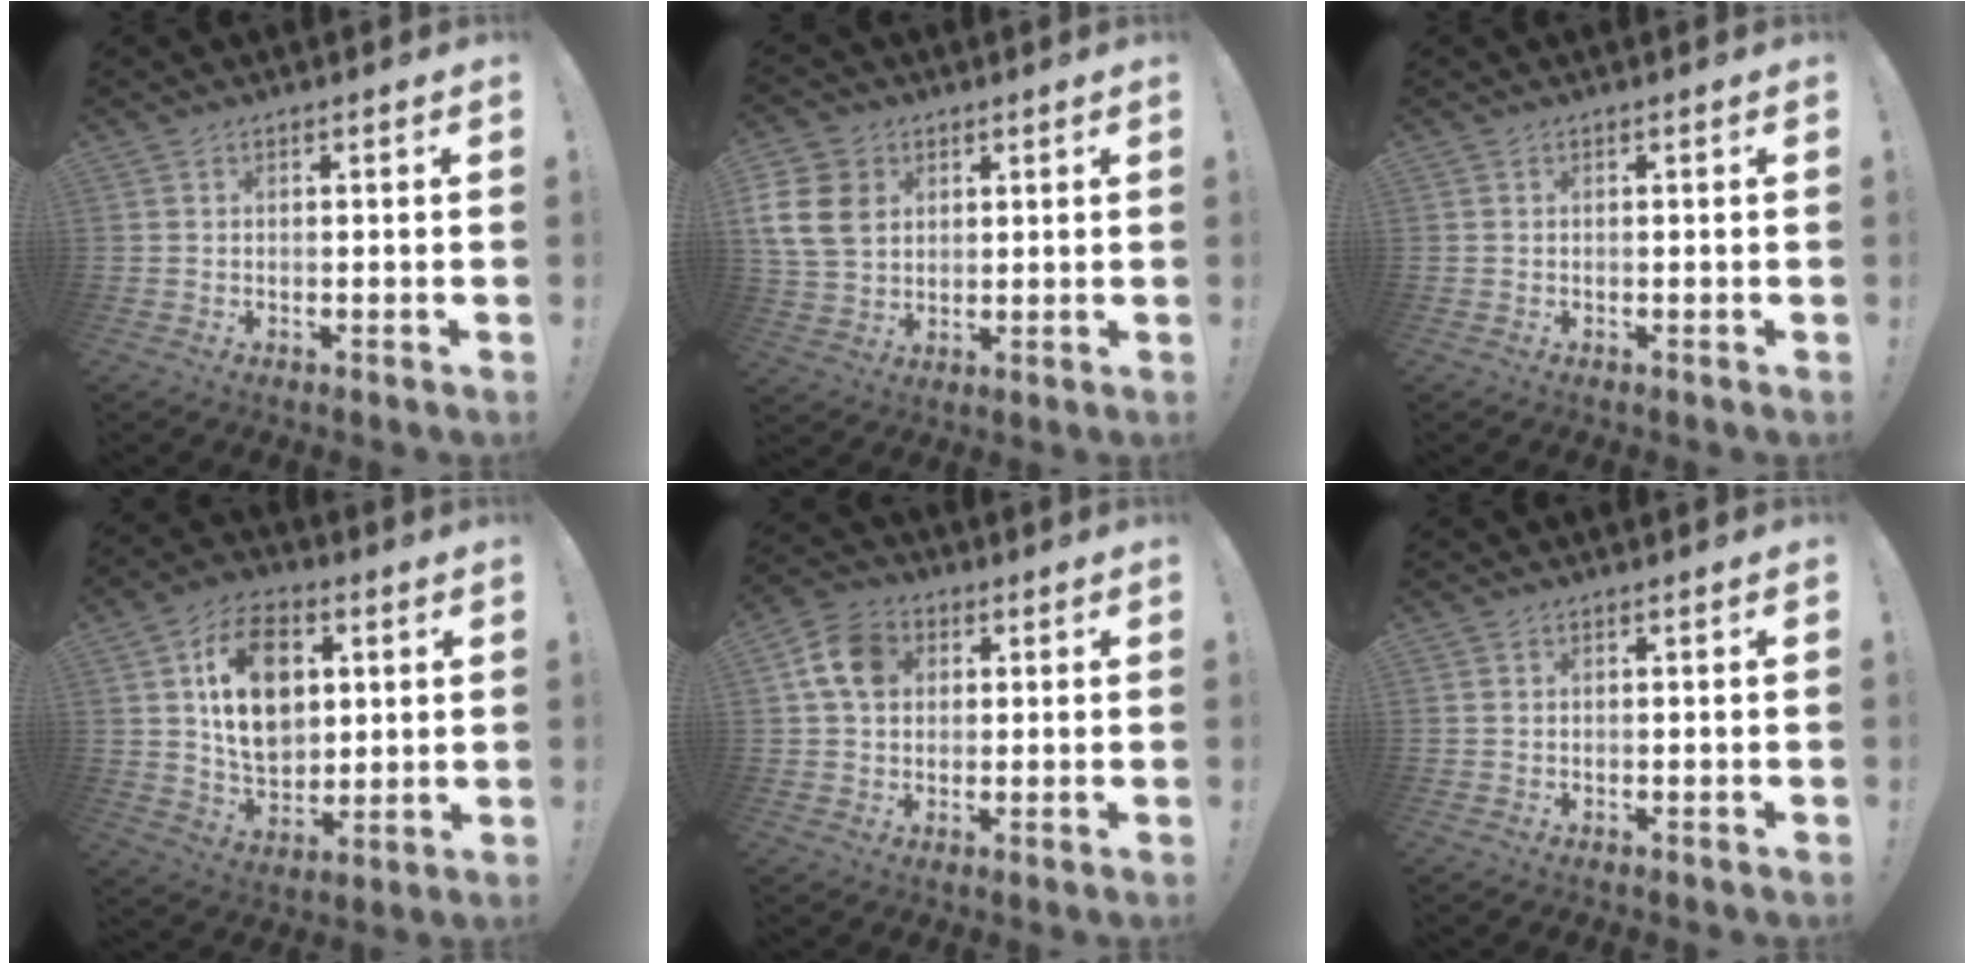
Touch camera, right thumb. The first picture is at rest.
{"total": 12.8, "force": [3.6, 10.3, 6.8], "torque": [-0.136, -0.017, 0.075]}
{"total": 0.0}
{"total": 16.8, "force": [4.8, 12.0, 10.8], "torque": [-0.174, -0.005, 0.090]}
{"total": 10.5, "force": [2.8, 8.1, 6.1], "torque": [-0.095, 0.013, 0.059]}
{"total": 0.0}